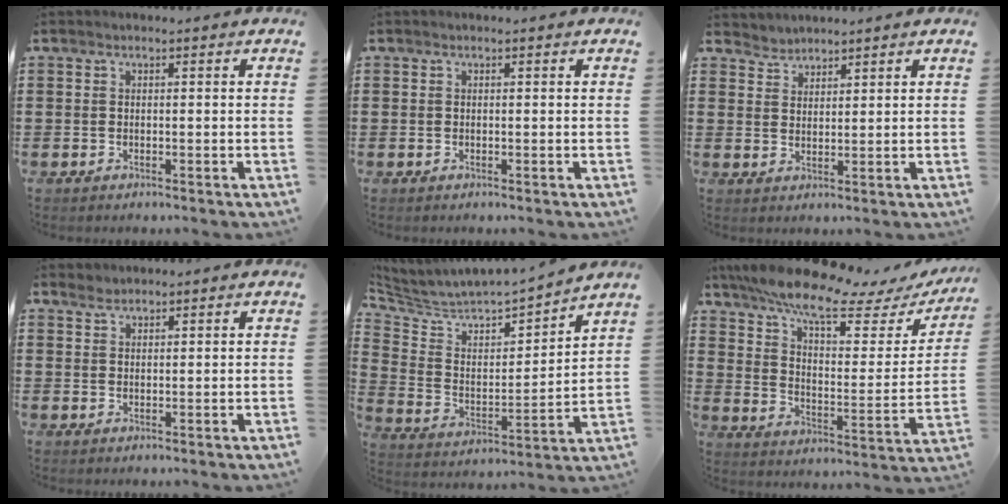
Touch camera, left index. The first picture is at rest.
{"total": 0.0}
{"total": 2.3, "force": [2.1, 0.5, -0.6], "torque": [0.003, -0.003, 0.042]}
{"total": 1.4, "force": [1.3, 0.5, 0.2], "torque": [-0.009, 0.000, 0.026]}
{"total": 3.2, "force": [2.9, 1.3, 0.2], "torque": [-0.034, -0.036, 0.039]}
{"total": 11.5, "force": [9.0, 1.4, 7.0], "torque": [-0.155, -0.053, 0.151]}